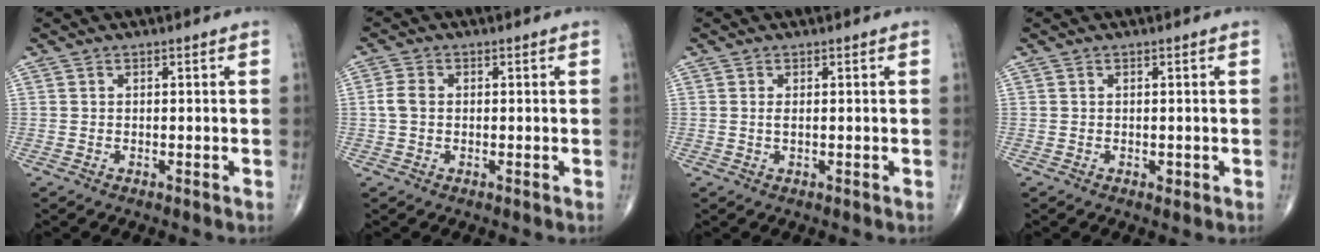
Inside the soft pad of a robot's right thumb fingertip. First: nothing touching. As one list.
[{"total": 3.0, "force": [0.0, 2.1, 2.1], "torque": [-0.048, 0.007, -0.003]}, {"total": 1.0, "force": [0.1, 0.3, 1.0], "torque": [-0.023, -0.002, 0.004]}, {"total": 0.7, "force": [-0.1, 0.5, 0.5], "torque": [-0.004, -0.001, -0.002]}]